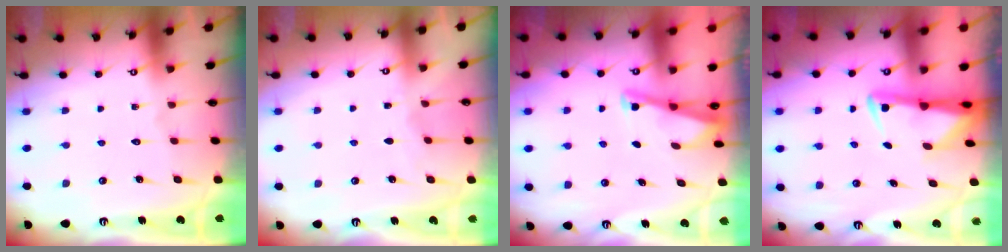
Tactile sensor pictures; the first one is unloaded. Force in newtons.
{"total": 2.9, "press": 2.8, "slide": 0.4}
{"total": 2.8, "press": 2.8, "slide": 0.2}
{"total": 3.0, "press": 2.9, "slide": 0.4}